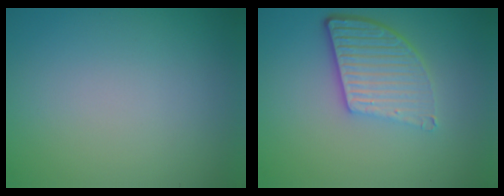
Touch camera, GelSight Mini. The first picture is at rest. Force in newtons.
{"total": 5.4, "press": 3.8, "slide": 3.9}